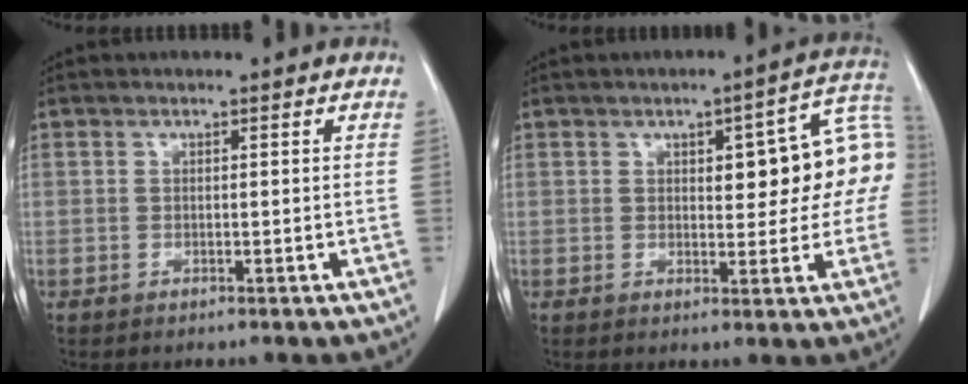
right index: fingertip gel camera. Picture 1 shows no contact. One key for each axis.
{"total": 12.3, "fx": 1.9, "fy": 4.3, "fz": 11.4, "tx": -0.133, "ty": 0.034, "tz": 0.022}